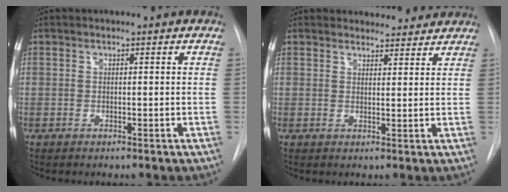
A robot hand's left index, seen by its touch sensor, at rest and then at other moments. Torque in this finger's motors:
{"motor_torque": [0.92, -1.22, 0.03, 0.03]}